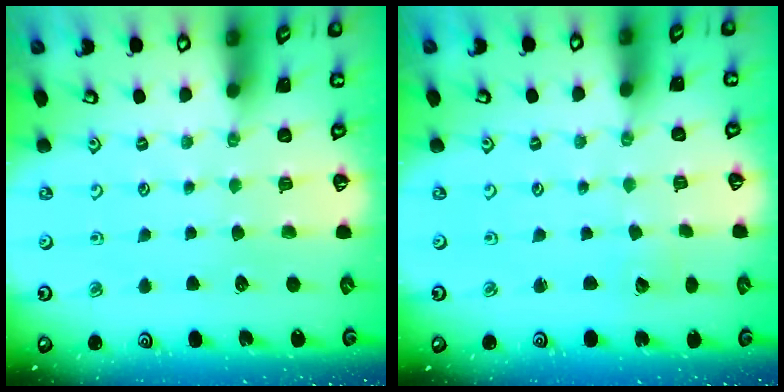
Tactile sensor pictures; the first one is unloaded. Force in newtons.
{"total": 1.5, "press": 1.5, "slide": 0.0}